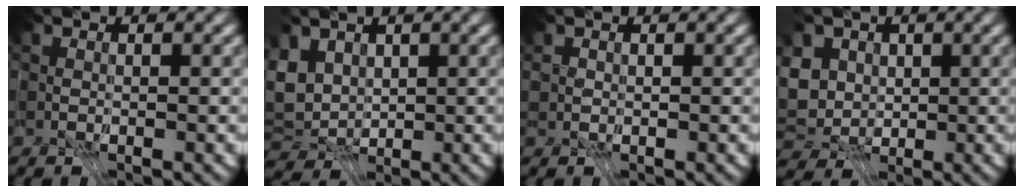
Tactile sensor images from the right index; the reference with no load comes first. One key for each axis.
{"total": 3.2, "fx": -0.2, "fy": 1.7, "fz": 2.7, "tx": -0.054, "ty": 0.000, "tz": -0.002}
{"total": 1.6, "fx": 0.8, "fy": 1.2, "fz": 0.6, "tx": -0.015, "ty": 0.005, "tz": 0.010}
{"total": 5.2, "fx": 0.5, "fy": 3.9, "fz": 3.4, "tx": -0.055, "ty": 0.010, "tz": -0.010}